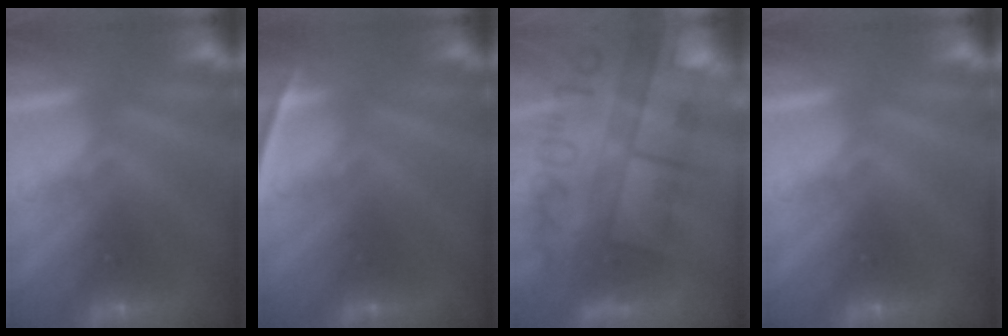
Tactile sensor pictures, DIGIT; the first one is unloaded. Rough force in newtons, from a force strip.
{"total": 2.2}
{"total": 10.9}
{"total": 0.0}